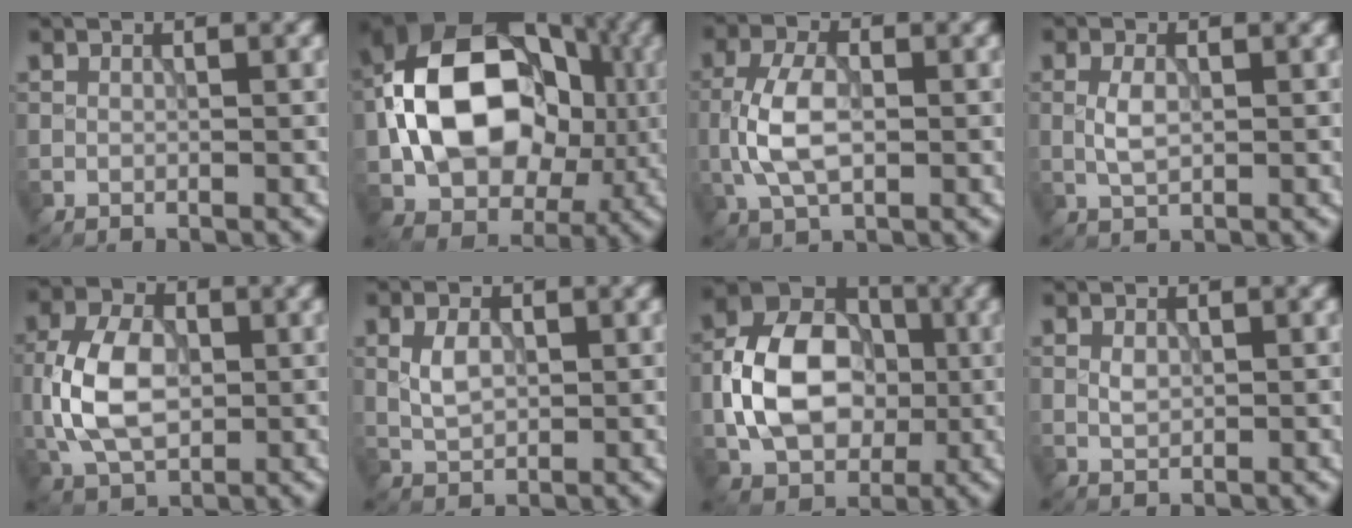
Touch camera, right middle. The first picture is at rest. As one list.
[{"total": 14.8, "force": [0.3, 10.7, 10.2], "torque": [-0.172, 0.020, -0.006]}, {"total": 4.9, "force": [-0.6, 2.8, 4.0], "torque": [-0.091, 0.001, -0.015]}, {"total": 1.9, "force": [0.1, 1.0, 1.6], "torque": [-0.038, 0.000, 0.002]}, {"total": 7.1, "force": [-0.4, 4.8, 5.3], "torque": [-0.114, 0.005, -0.013]}, {"total": 2.5, "force": [0.4, 1.6, 1.8], "torque": [-0.040, 0.001, 0.008]}, {"total": 9.6, "force": [-0.9, 7.0, 6.5], "torque": [-0.126, 0.014, -0.027]}, {"total": 1.0, "force": [0.2, 0.7, 0.6], "torque": [-0.014, 0.000, 0.004]}]